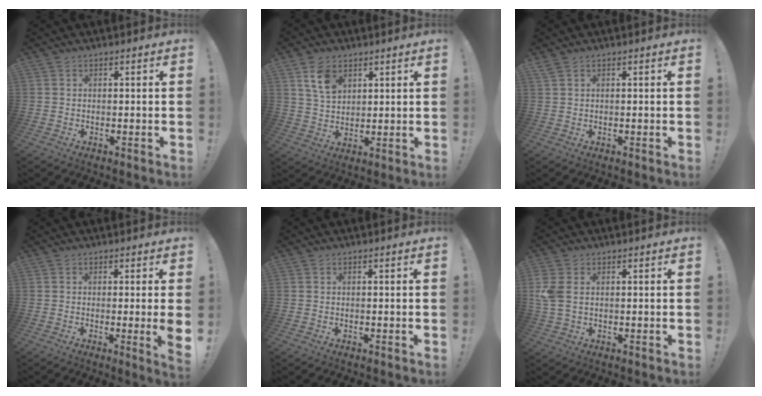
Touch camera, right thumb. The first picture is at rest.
{"total": 8.8, "force": [4.6, 6.0, 4.4], "torque": [-0.076, -0.010, 0.091]}
{"total": 1.2, "force": [1.0, 0.4, 0.6], "torque": [-0.019, 0.003, 0.019]}
{"total": 4.2, "force": [-0.1, -0.4, 4.2], "torque": [-0.060, -0.011, 0.000]}
{"total": 0.0}
{"total": 5.0, "force": [1.1, 3.2, 3.7], "torque": [-0.096, 0.002, 0.021]}